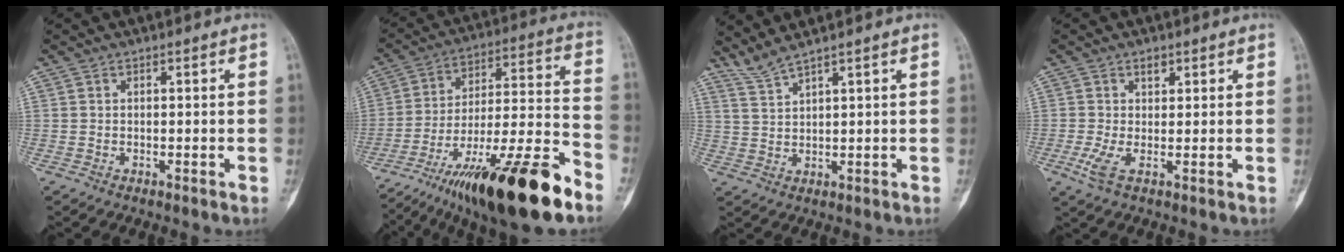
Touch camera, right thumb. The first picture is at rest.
{"total": 27.4, "force": [-17.8, 5.4, 20.2], "torque": [-0.287, 0.056, -0.292]}
{"total": 3.4, "force": [3.0, -0.7, 1.2], "torque": [-0.037, -0.016, 0.075]}
{"total": 3.7, "force": [0.5, 1.8, 3.2], "torque": [-0.072, -0.001, 0.009]}